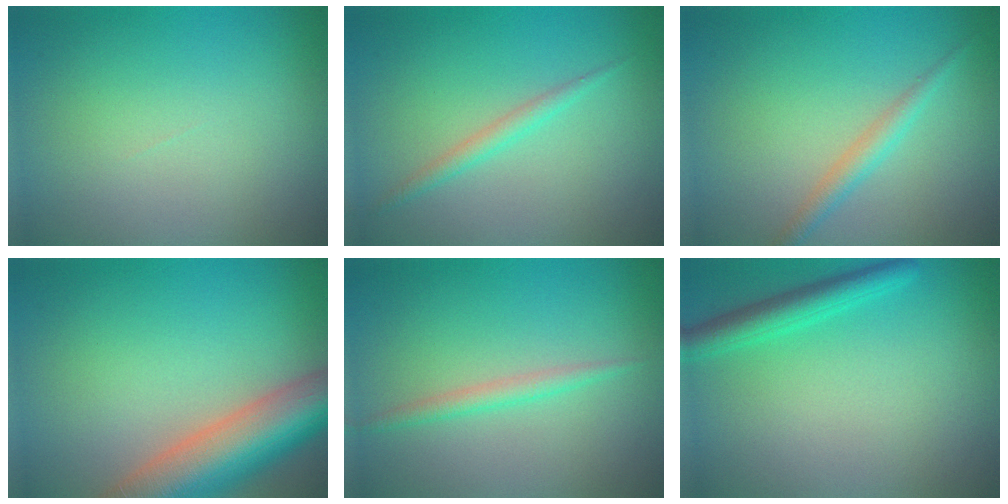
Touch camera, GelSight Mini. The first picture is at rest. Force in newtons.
{"total": 1.4, "press": 1.4, "slide": 0.1}
{"total": 1.8, "press": 1.8, "slide": 0.0}
{"total": 9.7, "press": 9.7, "slide": 0.7}
{"total": 1.5, "press": 1.5, "slide": 0.1}
{"total": 2.8, "press": 2.8, "slide": 0.1}